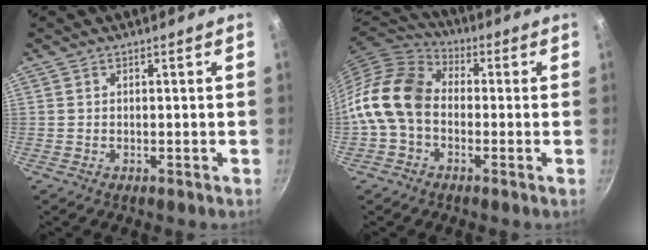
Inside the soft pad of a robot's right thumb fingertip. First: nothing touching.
{"total": 13.3, "force": [-1.6, 9.8, 8.9], "torque": [-0.147, 0.033, -0.055]}